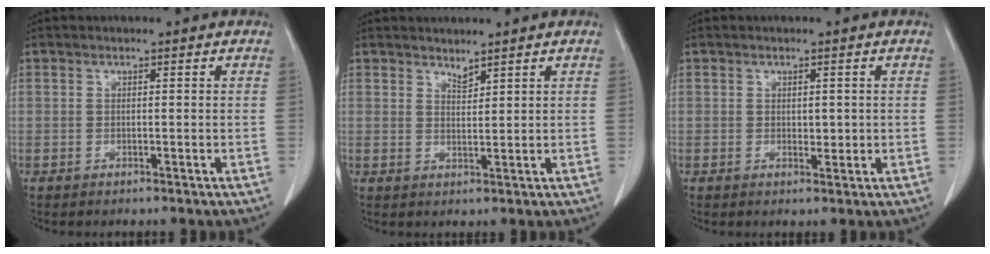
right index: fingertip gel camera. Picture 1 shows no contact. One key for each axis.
{"total": 1.6, "fx": 1.5, "fy": 0.1, "fz": 0.4, "tx": -0.007, "ty": -0.006, "tz": 0.031}
{"total": 1.7, "fx": 0.2, "fy": 1.0, "fz": 1.4, "tx": -0.018, "ty": -0.003, "tz": 0.006}